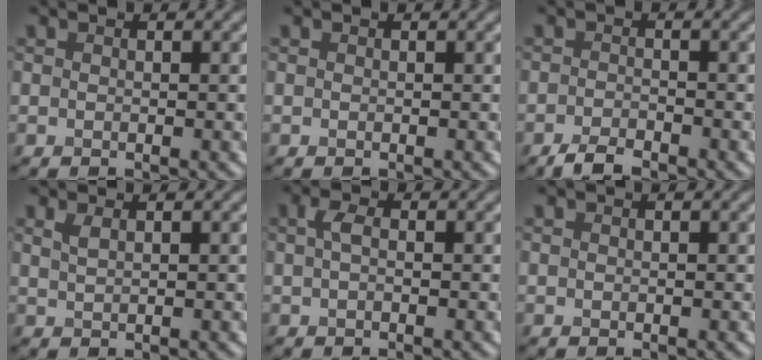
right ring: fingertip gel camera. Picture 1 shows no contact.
{"total": 0.0}
{"total": 2.5, "force": [-1.9, 0.8, 1.3], "torque": [-0.027, 0.000, -0.040]}
{"total": 1.0, "force": [0.7, 0.4, 0.7], "torque": [-0.014, 0.001, 0.014]}
{"total": 1.3, "force": [0.1, 0.6, 1.1], "torque": [-0.027, 0.002, 0.000]}
{"total": 0.0}